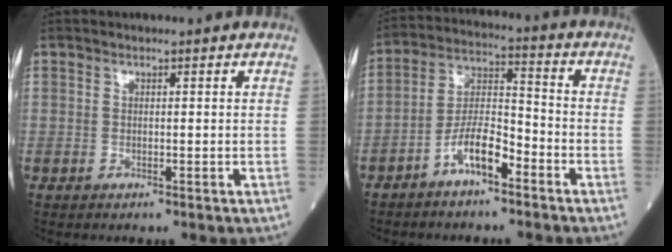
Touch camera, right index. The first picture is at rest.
{"total": 7.7, "force": [-4.8, 2.2, 5.6], "torque": [-0.115, 0.014, -0.091]}